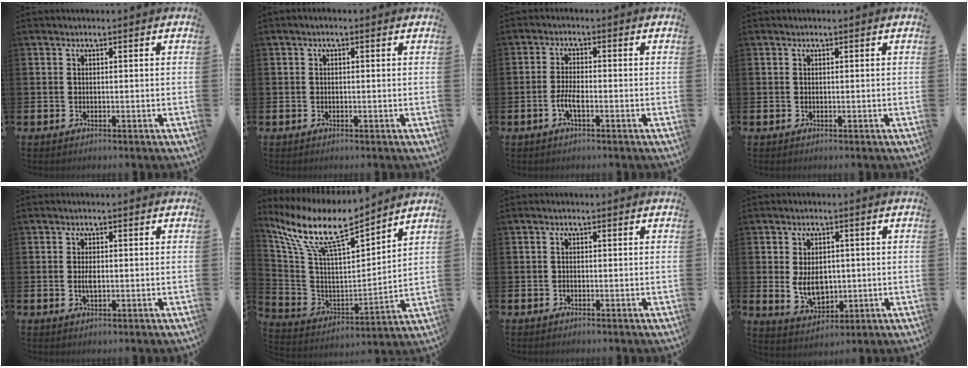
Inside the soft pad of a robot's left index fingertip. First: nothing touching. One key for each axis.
{"total": 0.5, "fx": -0.3, "fy": 0.2, "fz": 0.4, "tx": -0.006, "ty": 0.000, "tz": -0.006}
{"total": 2.6, "fx": -1.1, "fy": 0.7, "fz": 2.3, "tx": -0.051, "ty": 0.001, "tz": -0.022}
{"total": 0.0}
{"total": 1.8, "fx": -0.3, "fy": 0.8, "fz": 1.6, "tx": -0.022, "ty": -0.002, "tz": -0.008}
{"total": 11.6, "fx": 9.6, "fy": 2.4, "fz": 6.1, "tx": -0.161, "ty": -0.058, "tz": 0.165}
{"total": 0.6, "fx": -0.2, "fy": 0.5, "fz": 0.4, "tx": -0.002, "ty": -0.001, "tz": -0.007}
{"total": 5.1, "fx": 0.1, "fy": 3.6, "fz": 3.7, "tx": -0.054, "ty": 0.002, "tz": -0.003}